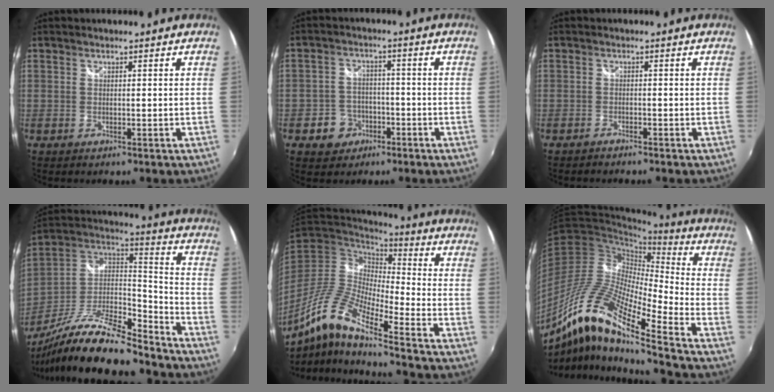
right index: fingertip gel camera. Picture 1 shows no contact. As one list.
[{"total": 6.1, "force": [-3.2, 5.1, 1.2], "torque": [-0.041, 0.019, -0.043]}, {"total": 1.7, "force": [-1.7, 0.2, 0.4], "torque": [-0.020, -0.004, -0.030]}, {"total": 23.5, "force": [-17.7, 6.1, 14.2], "torque": [-0.267, -0.027, -0.300]}, {"total": 15.2, "force": [-9.0, 2.3, 12.0], "torque": [-0.224, -0.018, -0.188]}, {"total": 17.7, "force": [-11.5, 2.1, 13.2], "torque": [-0.242, -0.010, -0.241]}]